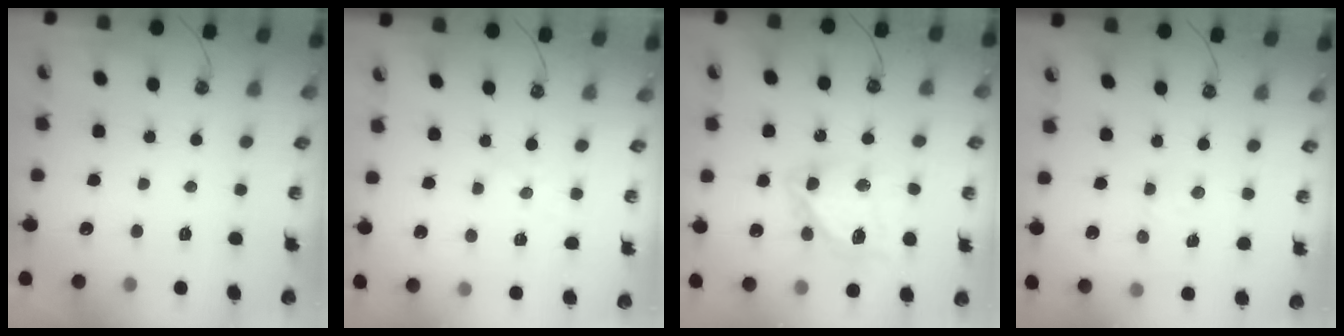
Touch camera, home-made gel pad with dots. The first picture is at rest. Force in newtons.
{"total": 2.8, "press": 2.8, "slide": 0.3}
{"total": 13.2, "press": 13.2, "slide": 1.2}
{"total": 3.3, "press": 3.2, "slide": 0.4}